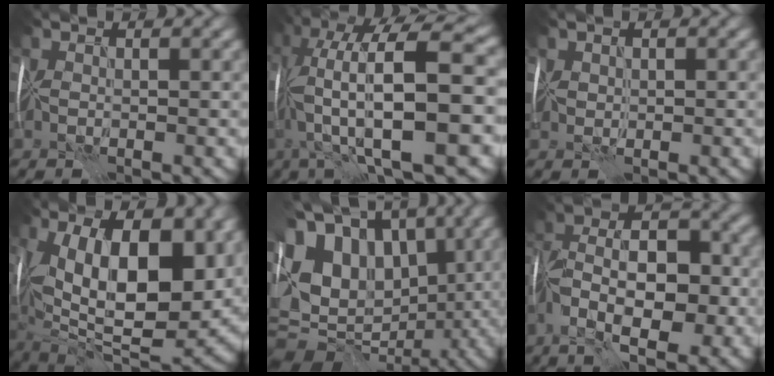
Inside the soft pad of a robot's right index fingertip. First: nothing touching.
{"total": 14.7, "force": [-0.7, 4.2, 14.0], "torque": [-0.251, 0.029, -0.001]}
{"total": 0.6, "force": [0.5, 0.3, -0.2], "torque": [0.002, 0.003, 0.016]}
{"total": 16.7, "force": [3.2, 8.1, 14.3], "torque": [-0.197, 0.002, 0.065]}
{"total": 16.4, "force": [3.7, 11.7, 10.8], "torque": [-0.217, 0.018, 0.076]}
{"total": 9.1, "force": [-3.2, 4.0, 7.5], "torque": [-0.121, 0.019, -0.064]}